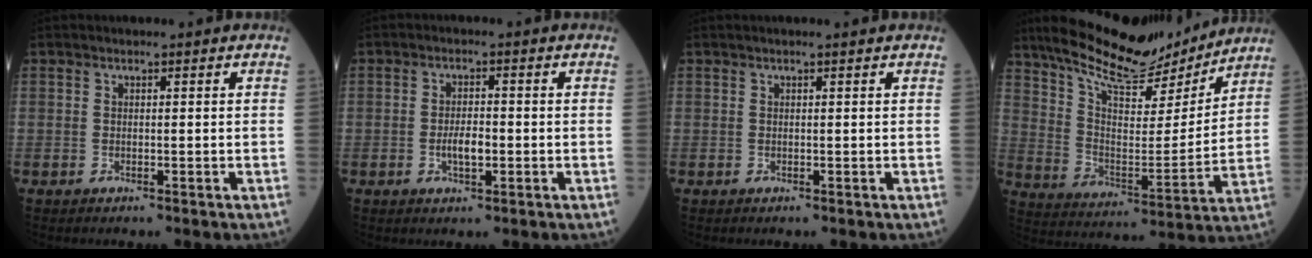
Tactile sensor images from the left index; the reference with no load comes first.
{"total": 3.3, "force": [-0.7, 0.9, 3.1], "torque": [-0.062, 0.000, -0.012]}
{"total": 1.0, "force": [0.8, -0.2, 0.5], "torque": [-0.011, 0.006, 0.017]}
{"total": 19.3, "force": [17.0, 4.4, 8.1], "torque": [-0.145, -0.003, 0.275]}